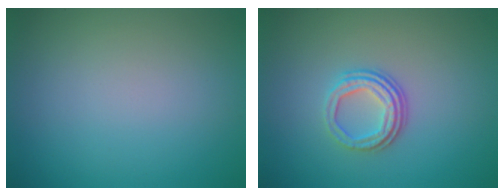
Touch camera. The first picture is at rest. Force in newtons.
{"total": 3.0, "press": 2.3, "slide": 2.0}